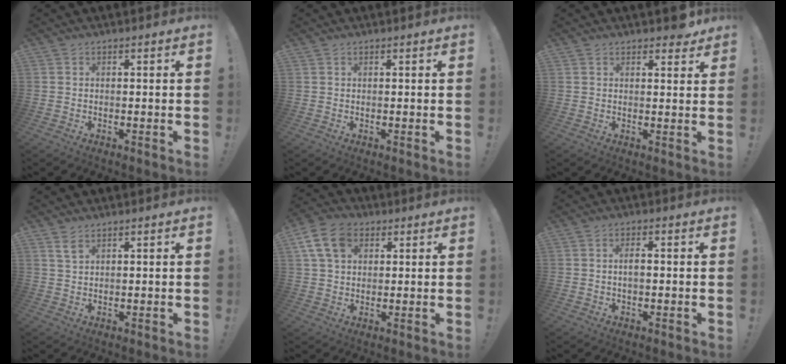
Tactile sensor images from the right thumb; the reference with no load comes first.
{"total": 0.0}
{"total": 3.1, "force": [2.5, 1.4, 1.1], "torque": [0.011, -0.020, 0.040]}
{"total": 2.9, "force": [1.8, 1.2, 1.9], "torque": [-0.029, -0.009, 0.031]}
{"total": 11.7, "force": [4.7, 8.2, 6.9], "torque": [-0.125, -0.001, 0.095]}
{"total": 2.4, "force": [-0.3, 0.9, 2.2], "torque": [-0.040, 0.007, -0.008]}